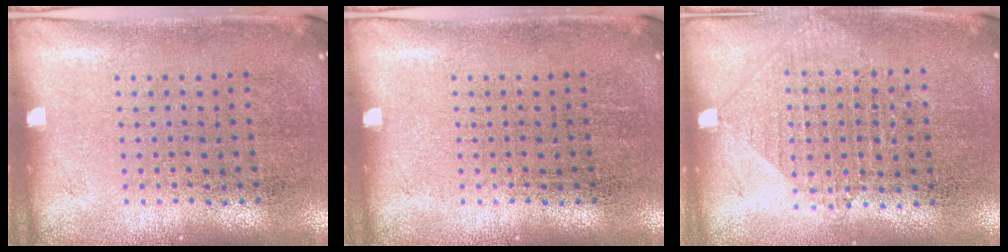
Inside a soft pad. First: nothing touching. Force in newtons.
{"total": 0.0}
{"total": 1.0, "press": 0.9, "slide": 0.4}